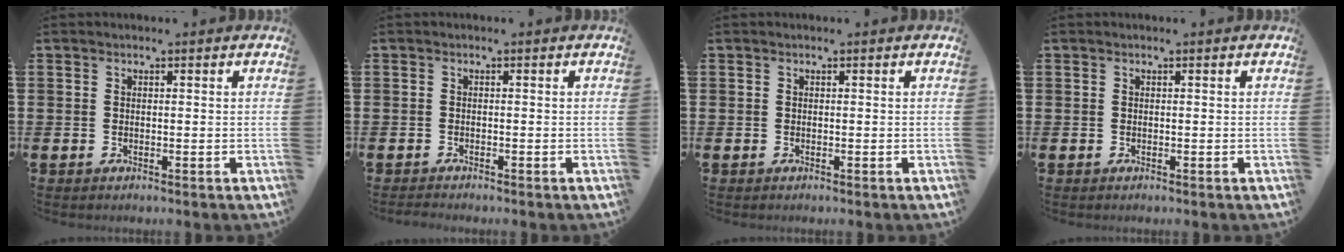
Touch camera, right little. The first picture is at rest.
{"total": 0.6, "force": [-0.6, 0.1, 0.2], "torque": [-0.004, -0.002, -0.012]}
{"total": 0.0}
{"total": 0.0}